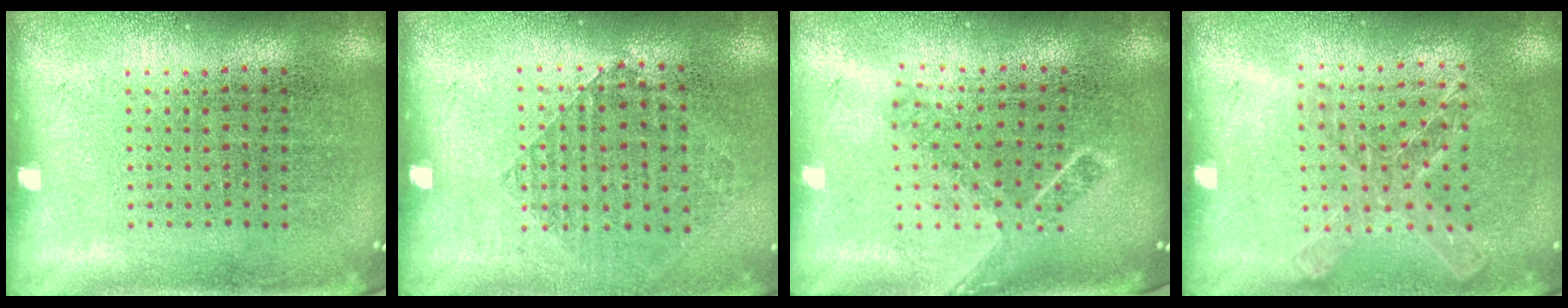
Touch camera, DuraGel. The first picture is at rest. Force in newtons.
{"total": 0.9, "press": 0.8, "slide": 0.3}
{"total": 1.8, "press": 1.3, "slide": 1.2}
{"total": 1.3, "press": 1.3, "slide": 0.3}